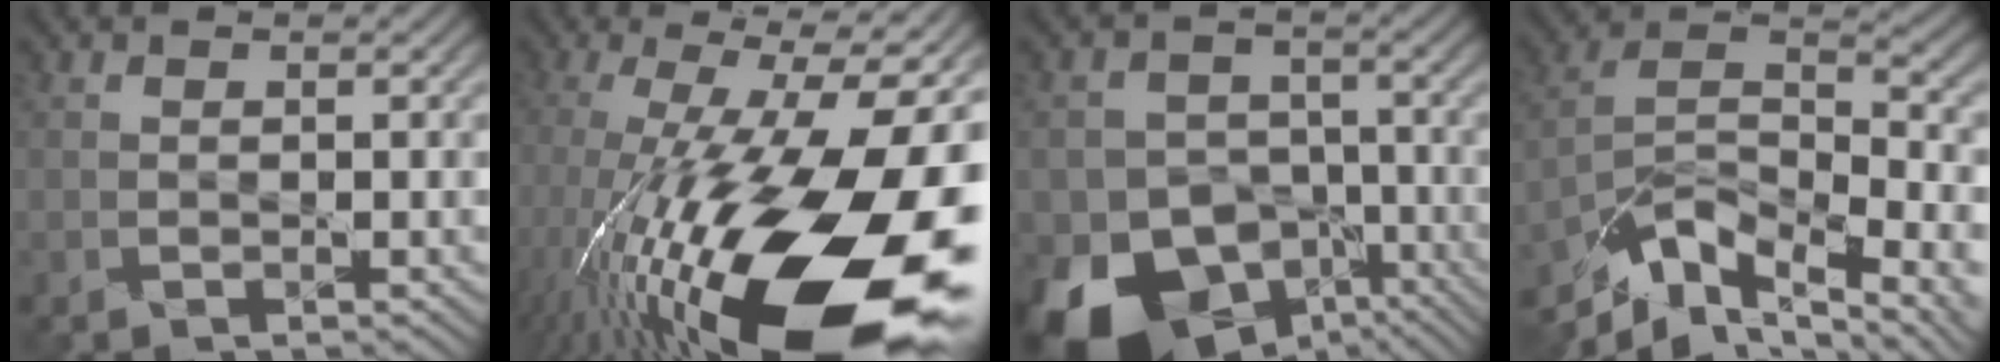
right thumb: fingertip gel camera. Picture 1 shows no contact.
{"total": 22.4, "force": [-6.7, 7.8, 19.9], "torque": [-0.322, -0.031, -0.103]}
{"total": 17.1, "force": [-9.5, 12.4, 6.9], "torque": [-0.142, -0.062, -0.155]}
{"total": 12.8, "force": [-7.7, 5.4, 8.6], "torque": [-0.158, -0.009, -0.147]}